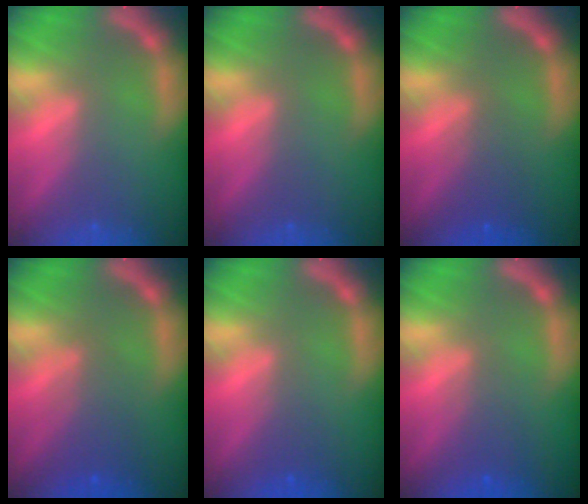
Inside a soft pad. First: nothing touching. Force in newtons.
{"total": 0.0}
{"total": 2.5}
{"total": 3.6}
{"total": 1.5}
{"total": 2.5}